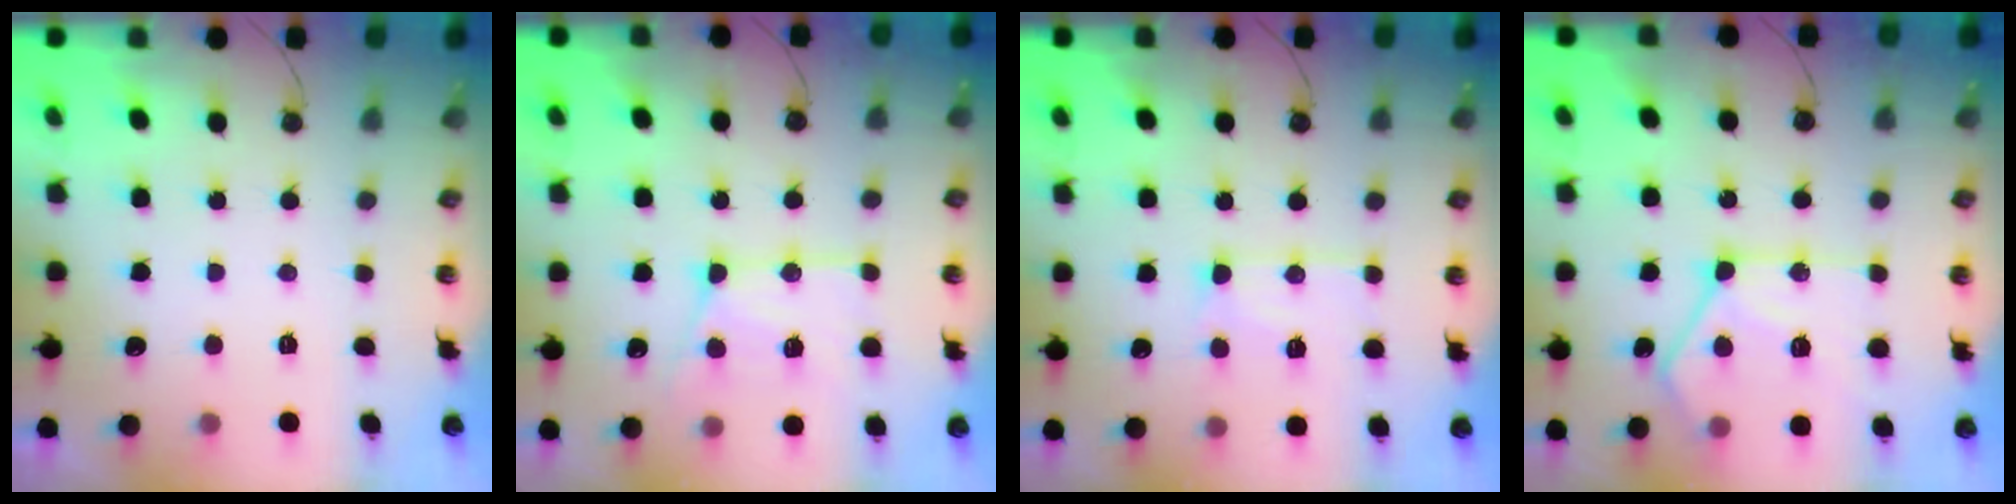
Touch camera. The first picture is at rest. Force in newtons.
{"total": 15.0, "press": 14.9, "slide": 1.6}
{"total": 11.4, "press": 11.4, "slide": 1.0}
{"total": 15.7, "press": 15.6, "slide": 1.5}